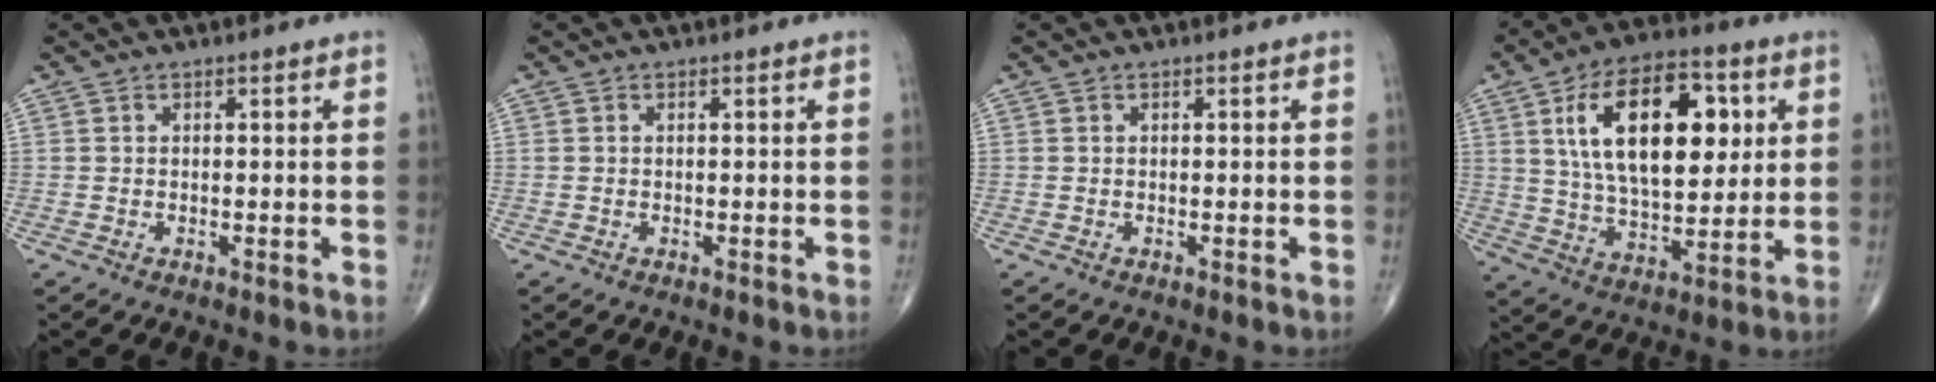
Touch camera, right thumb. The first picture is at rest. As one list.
[{"total": 0.0}, {"total": 0.0}, {"total": 21.7, "force": [6.0, 11.2, 17.5], "torque": [-0.258, -0.012, 0.100]}]